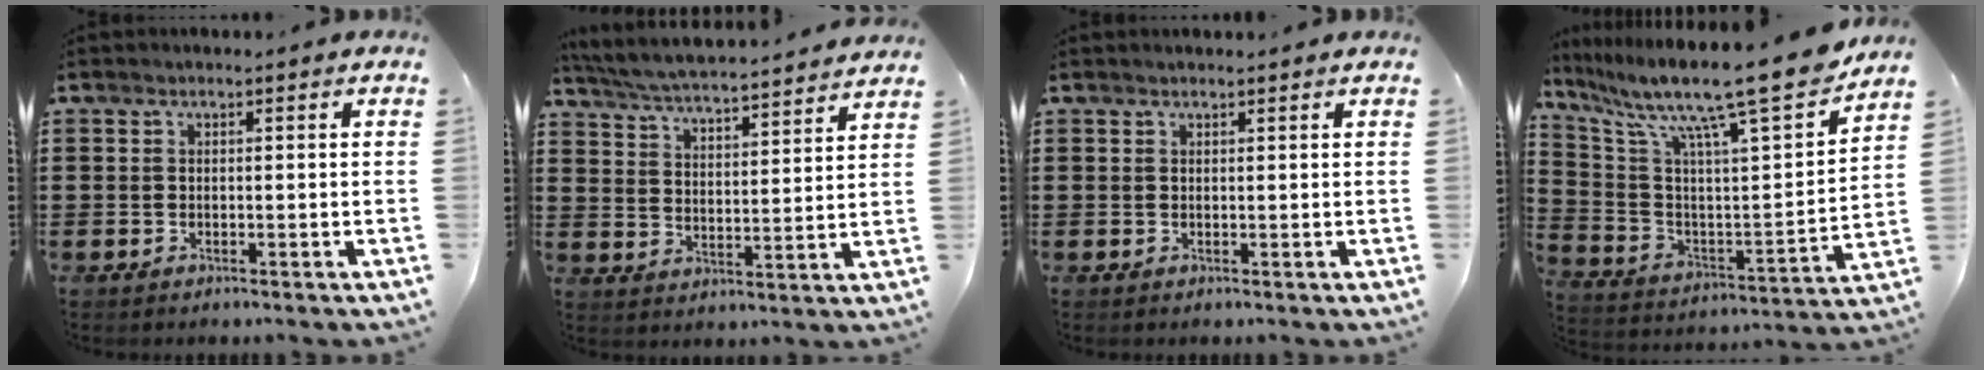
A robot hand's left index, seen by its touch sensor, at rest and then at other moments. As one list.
[{"total": 4.8, "force": [4.6, -0.4, 1.2], "torque": [-0.048, -0.036, 0.075]}, {"total": 0.6, "force": [0.6, 0.0, 0.3], "torque": [-0.006, -0.001, 0.012]}, {"total": 14.4, "force": [11.8, 0.7, 8.4], "torque": [-0.176, -0.084, 0.183]}]